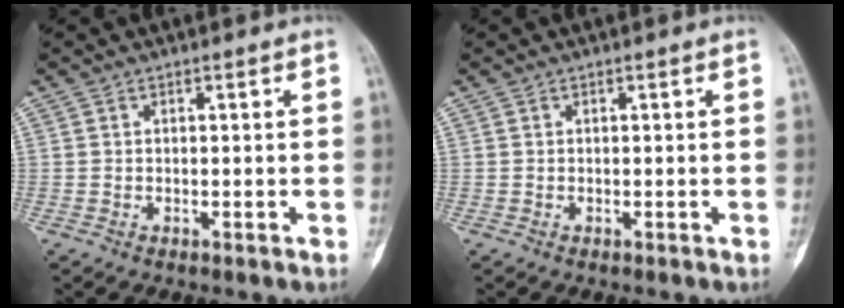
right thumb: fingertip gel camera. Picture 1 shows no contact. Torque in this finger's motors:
{"motor_torque": [0.00, 0.00, 0.16, -0.11, 0.01]}